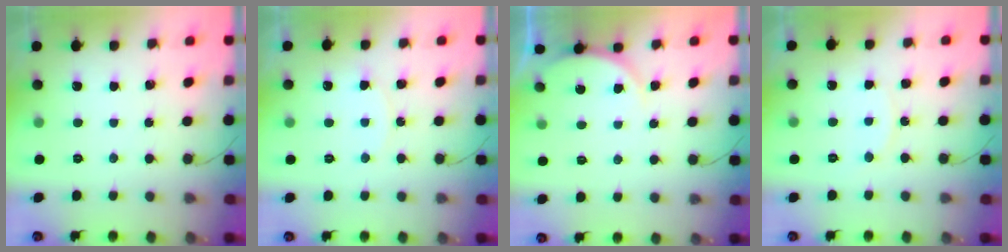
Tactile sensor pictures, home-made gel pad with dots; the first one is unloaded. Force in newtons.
{"total": 4.6, "press": 4.6, "slide": 0.5}
{"total": 5.5, "press": 5.5, "slide": 0.3}
{"total": 3.7, "press": 3.7, "slide": 0.4}